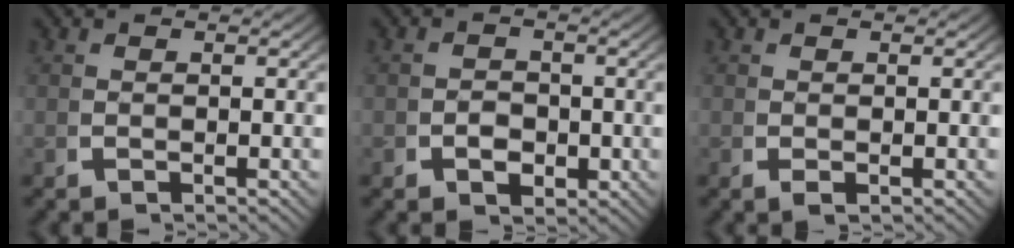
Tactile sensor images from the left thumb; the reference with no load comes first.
{"total": 2.3, "force": [-0.6, 2.0, 1.1], "torque": [-0.017, -0.008, -0.009]}
{"total": 0.7, "force": [0.0, 0.4, 0.6], "torque": [-0.015, -0.005, 0.003]}